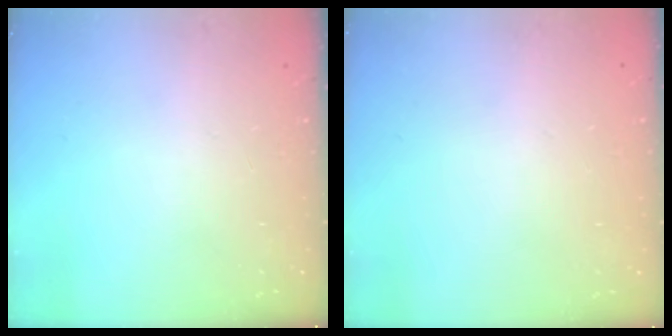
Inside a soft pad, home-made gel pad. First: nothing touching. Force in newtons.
{"total": 0.0}